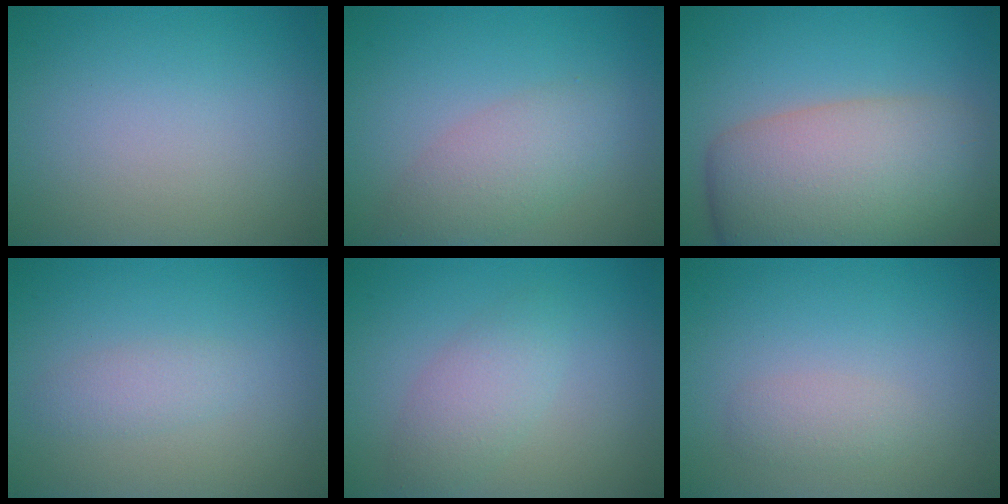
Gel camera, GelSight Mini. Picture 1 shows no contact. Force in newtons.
{"total": 3.4, "press": 3.4, "slide": 0.1}
{"total": 10.6, "press": 10.6, "slide": 0.8}
{"total": 1.4, "press": 1.4, "slide": 0.1}
{"total": 2.7, "press": 2.7, "slide": 0.1}
{"total": 1.3, "press": 1.3, "slide": 0.1}